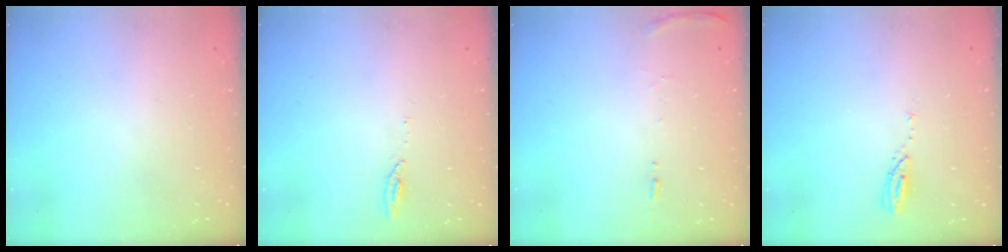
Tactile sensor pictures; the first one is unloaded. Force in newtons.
{"total": 4.1, "press": 4.0, "slide": 0.5}
{"total": 7.5, "press": 7.5, "slide": 0.9}
{"total": 2.9, "press": 2.9, "slide": 0.3}